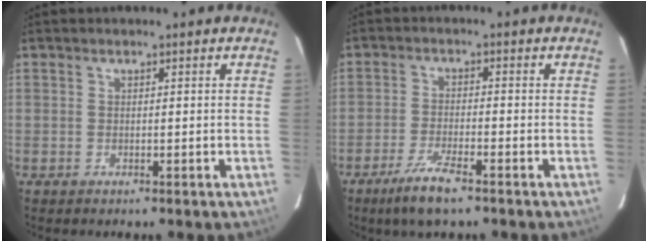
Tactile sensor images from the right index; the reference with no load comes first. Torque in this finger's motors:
{"motor_torque": [0.66, -0.68, 0.34, 0.09]}